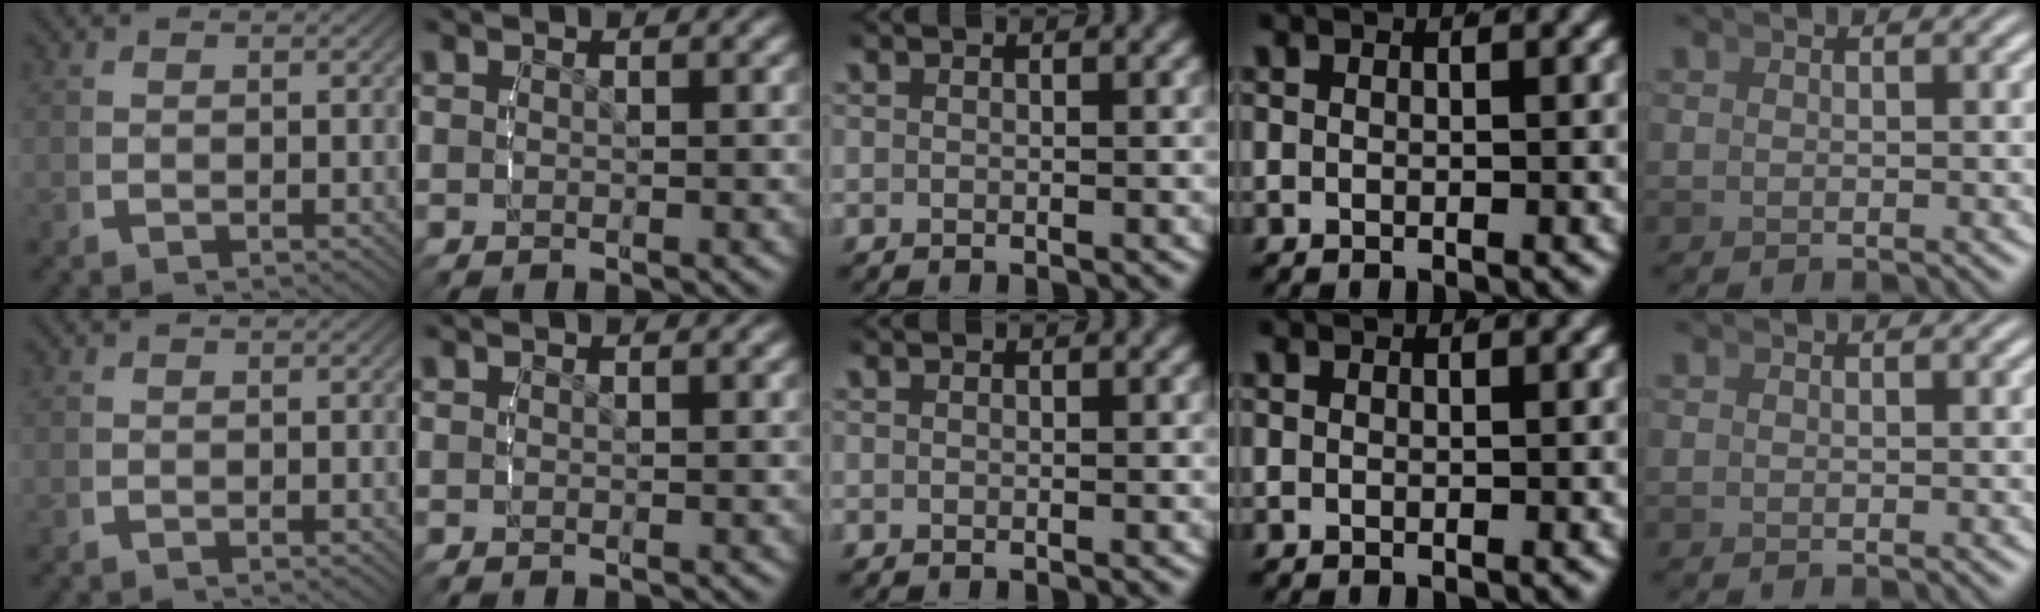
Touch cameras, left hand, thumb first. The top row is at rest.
{}